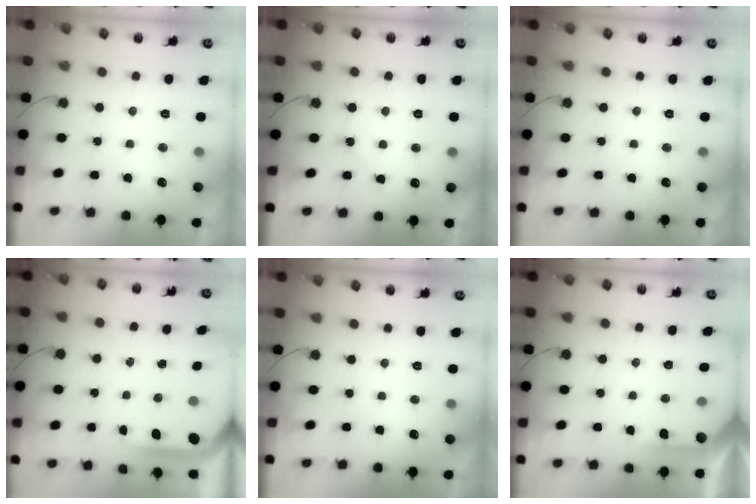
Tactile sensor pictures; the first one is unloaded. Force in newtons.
{"total": 4.0, "press": 4.0, "slide": 0.6}
{"total": 0.0}
{"total": 5.7, "press": 5.6, "slide": 0.6}
{"total": 0.0}
{"total": 2.9, "press": 2.9, "slide": 0.2}